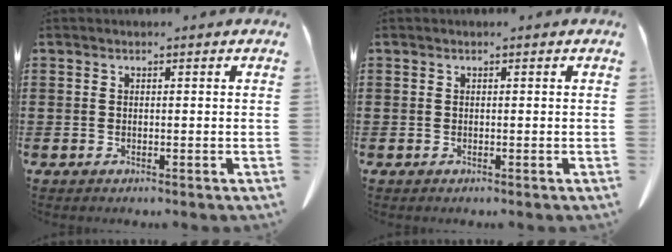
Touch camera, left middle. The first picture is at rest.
{"total": 0.0}